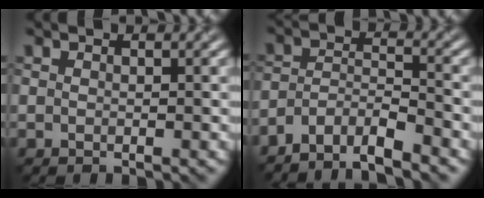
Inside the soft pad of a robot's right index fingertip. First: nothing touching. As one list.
[{"total": 5.0, "force": [-4.4, 1.1, 2.1], "torque": [-0.034, 0.000, -0.082]}]